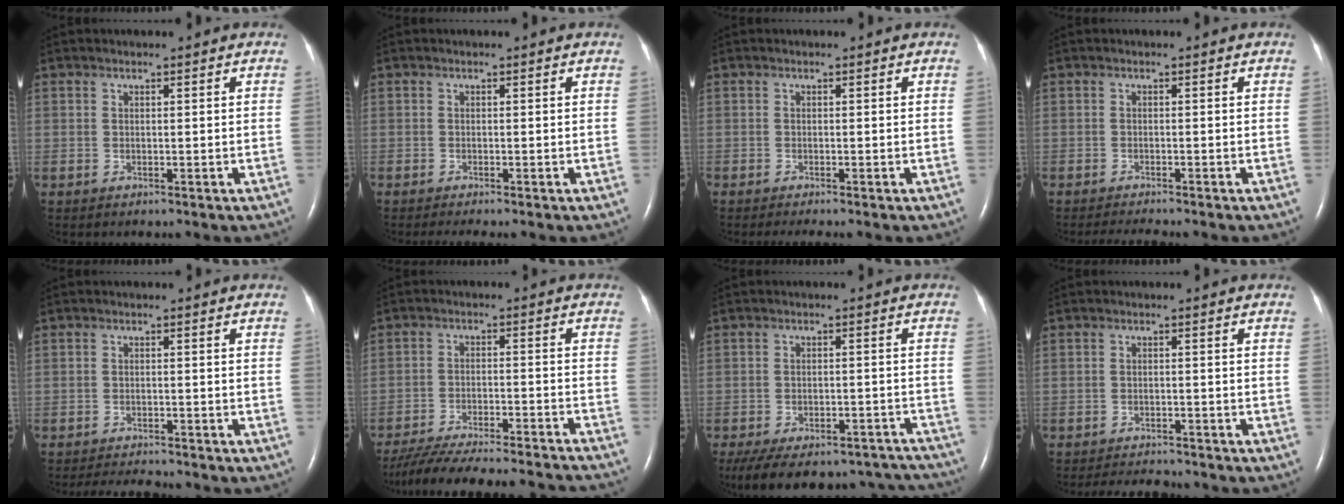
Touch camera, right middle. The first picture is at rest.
{"total": 2.1, "force": [-1.7, -0.2, 1.1], "torque": [-0.015, -0.003, -0.025]}
{"total": 1.9, "force": [-1.7, -0.1, 1.0], "torque": [-0.014, -0.004, -0.024]}
{"total": 3.2, "force": [-3.0, -0.3, 1.1], "torque": [-0.020, -0.012, -0.045]}
{"total": 5.3, "force": [-5.1, 0.5, 1.2], "torque": [-0.022, -0.012, -0.078]}
{"total": 24.5, "force": [-22.4, 1.7, 9.9], "torque": [-0.156, -0.043, -0.313]}
{"total": 21.6, "force": [-19.1, 7.0, 7.3], "torque": [-0.141, -0.001, -0.244]}
{"total": 6.1, "force": [-5.9, 1.0, 1.1], "torque": [-0.019, -0.007, -0.086]}